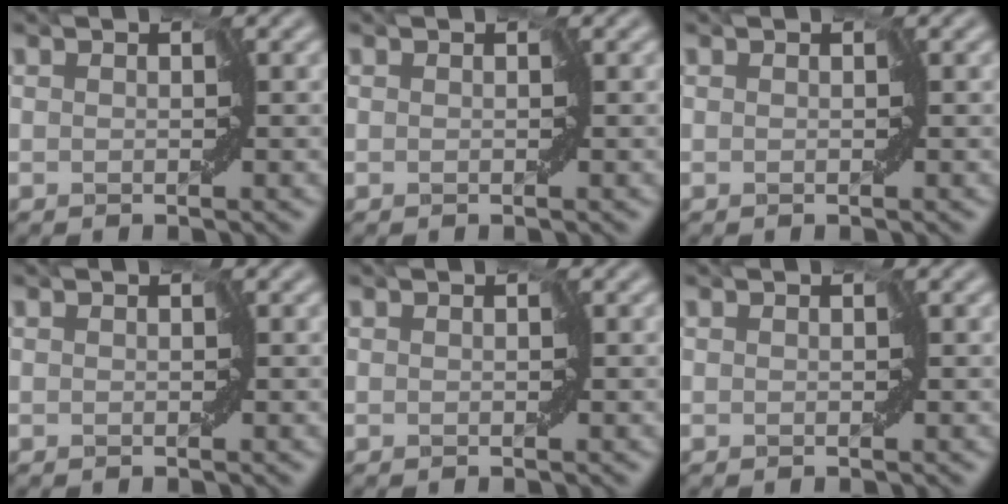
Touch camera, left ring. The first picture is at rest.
{"total": 0.0}
{"total": 0.0}
{"total": 0.0}
{"total": 0.0}
{"total": 0.0}